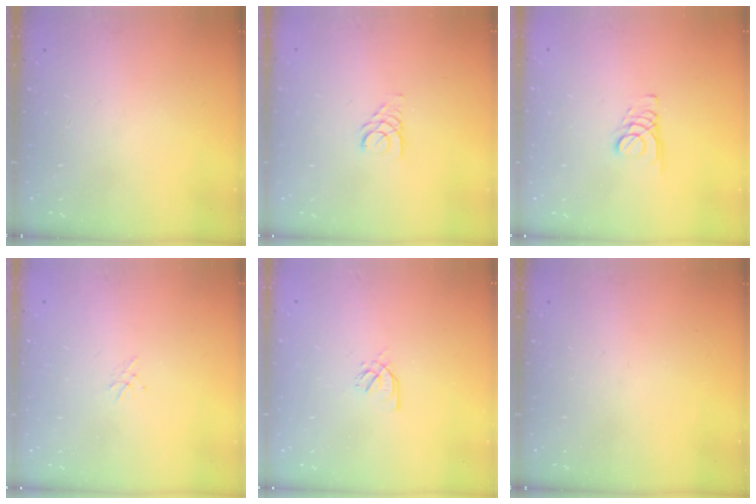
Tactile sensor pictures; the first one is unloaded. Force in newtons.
{"total": 2.7, "press": 2.7, "slide": 0.2}
{"total": 1.8, "press": 1.7, "slide": 0.1}
{"total": 1.5, "press": 1.4, "slide": 0.4}
{"total": 1.7, "press": 1.6, "slide": 0.5}
{"total": 0.0}